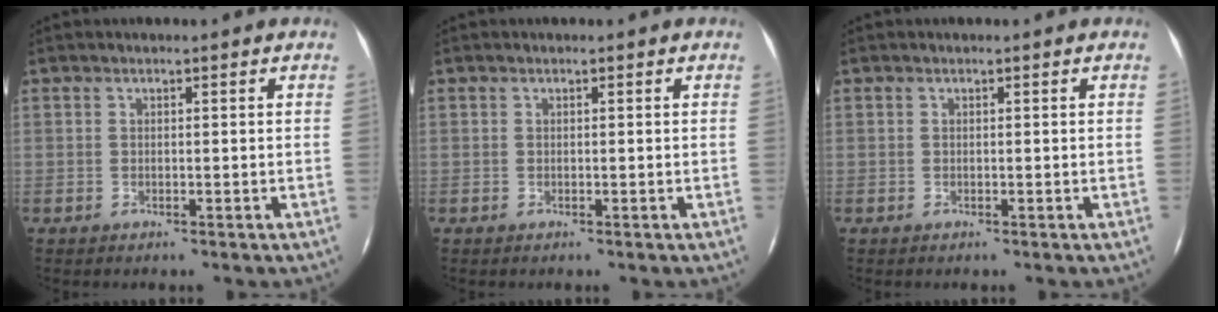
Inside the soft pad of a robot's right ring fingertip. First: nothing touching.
{"total": 0.0}
{"total": 0.0}